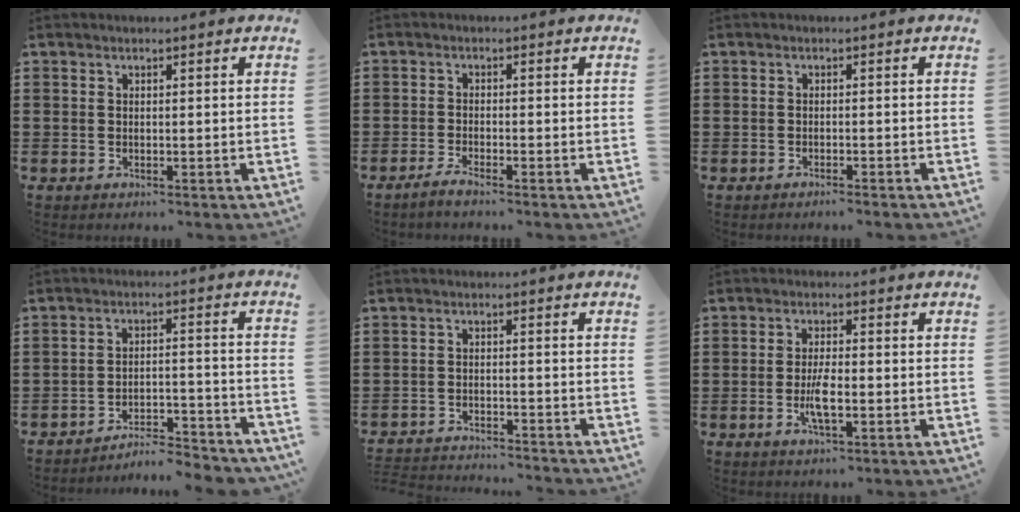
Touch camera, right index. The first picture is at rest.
{"total": 1.6, "force": [-1.4, -0.1, 0.8], "torque": [-0.012, 0.000, -0.025]}
{"total": 1.1, "force": [-1.1, -0.3, 0.3], "torque": [-0.005, 0.000, -0.022]}
{"total": 5.7, "force": [-5.6, 0.3, 1.2], "torque": [-0.020, 0.007, -0.111]}
{"total": 3.1, "force": [-3.1, -0.1, 0.0], "torque": [-0.004, -0.001, -0.066]}
{"total": 4.5, "force": [-1.3, 1.0, 4.2], "torque": [-0.093, -0.009, -0.029]}